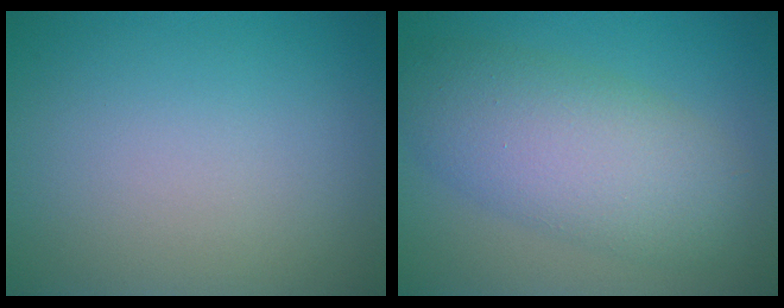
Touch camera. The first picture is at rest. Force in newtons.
{"total": 7.6, "press": 7.6, "slide": 0.3}